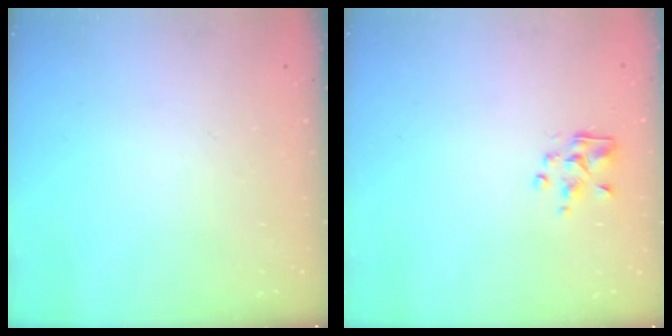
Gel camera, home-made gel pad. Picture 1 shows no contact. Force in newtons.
{"total": 2.4, "press": 2.4, "slide": 0.2}